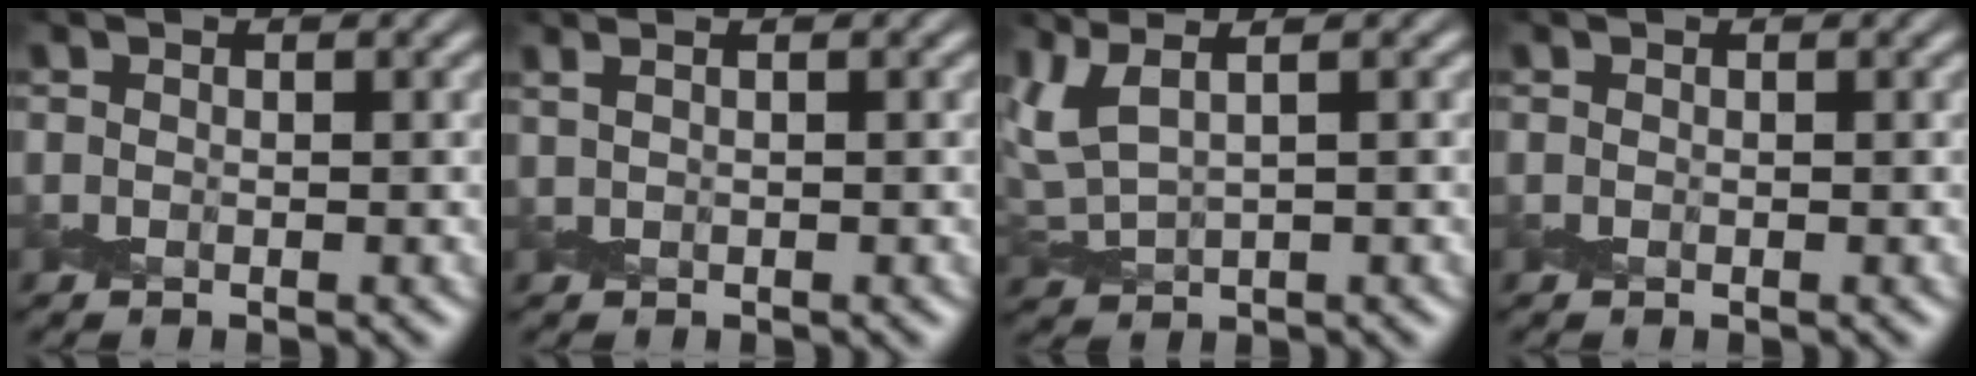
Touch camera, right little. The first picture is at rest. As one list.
[{"total": 0.8, "force": [0.6, -0.4, 0.3], "torque": [-0.014, 0.002, 0.015]}, {"total": 2.5, "force": [1.3, 0.6, 2.0], "torque": [-0.063, 0.008, 0.031]}, {"total": 0.0}]